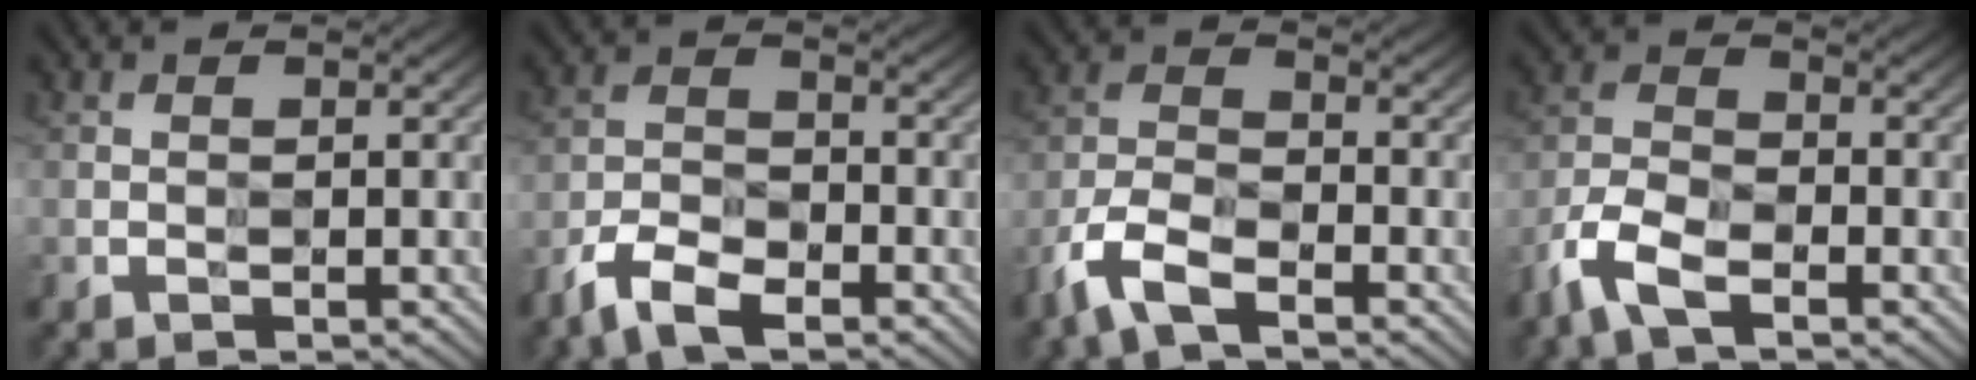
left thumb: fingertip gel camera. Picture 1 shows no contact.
{"total": 6.0, "force": [-5.0, 2.1, 2.5], "torque": [-0.045, -0.001, -0.104]}
{"total": 7.0, "force": [-5.4, 2.5, 3.6], "torque": [-0.076, -0.005, -0.118]}
{"total": 6.9, "force": [-5.1, 2.9, 3.6], "torque": [-0.083, -0.006, -0.111]}